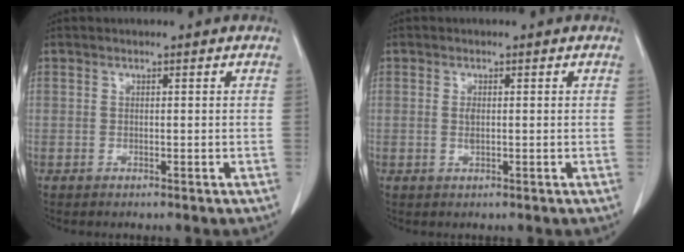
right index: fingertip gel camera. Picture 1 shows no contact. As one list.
[{"total": 1.3, "force": [0.2, 0.5, 1.2], "torque": [-0.023, 0.000, 0.007]}]